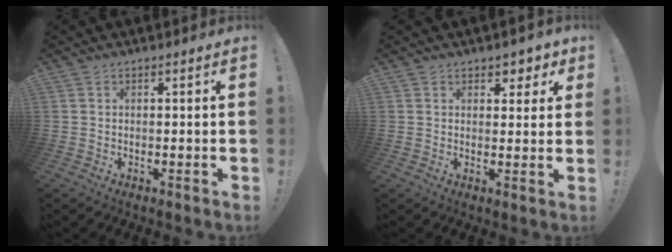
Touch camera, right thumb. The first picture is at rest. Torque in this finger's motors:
{"motor_torque": [-0.01, 0.01, -0.07, 0.21, 0.00]}